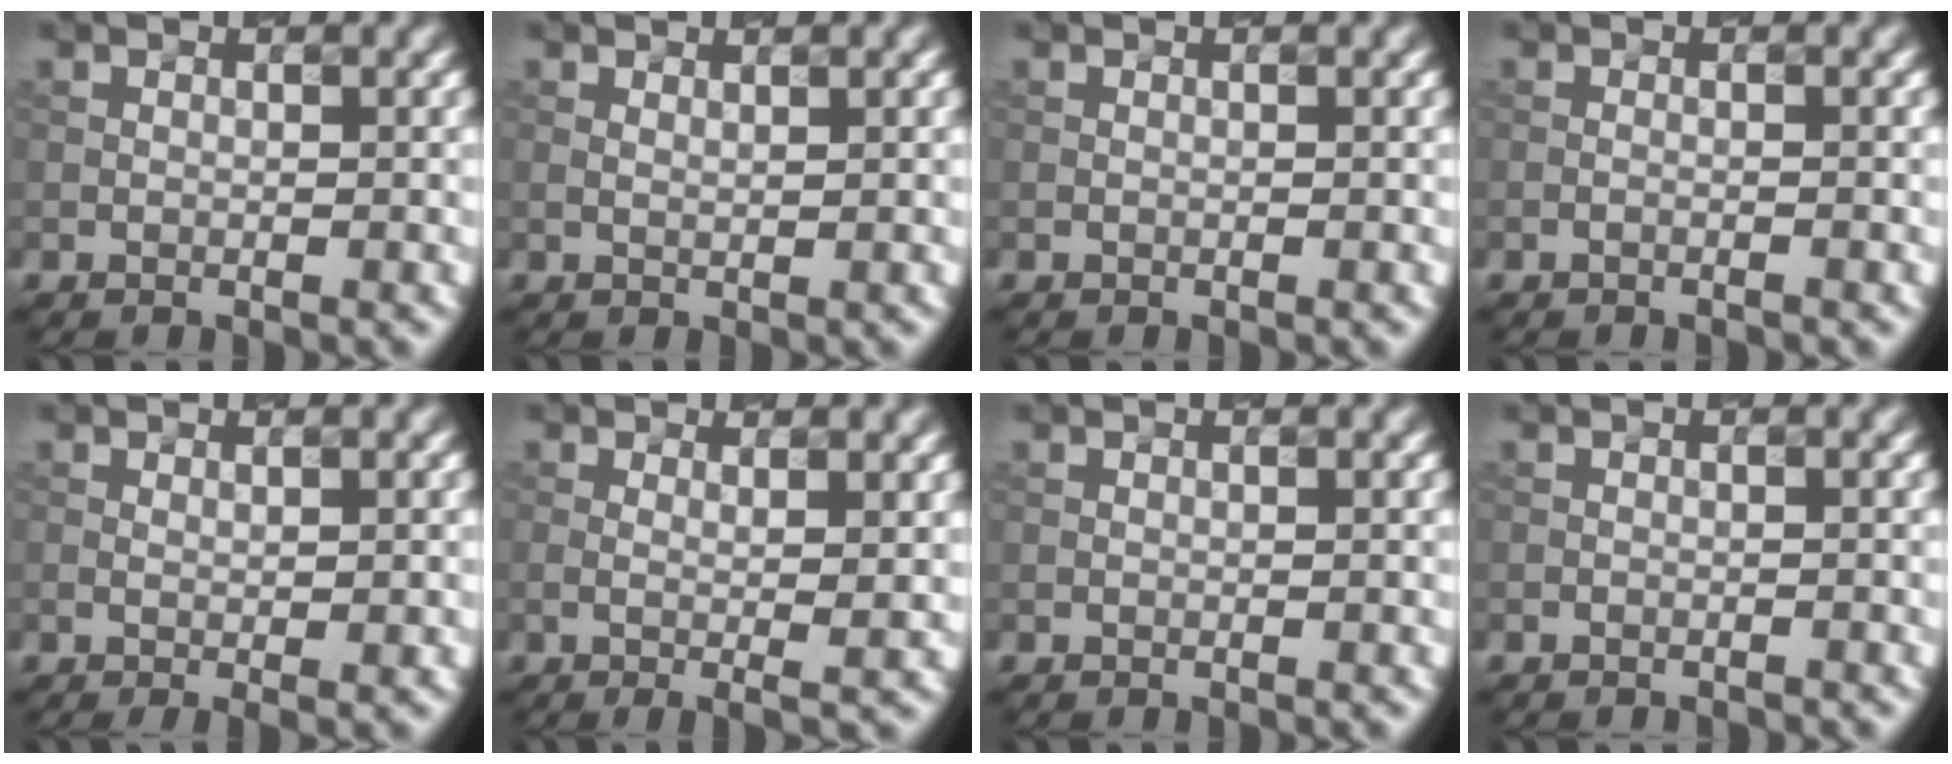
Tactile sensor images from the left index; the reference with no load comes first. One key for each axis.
{"total": 0.6, "fx": 0.4, "fy": 0.0, "fz": 0.4, "tx": -0.007, "ty": -0.001, "tz": 0.007}
{"total": 0.0}
{"total": 0.8, "fx": -0.5, "fy": 0.2, "fz": 0.7, "tx": -0.007, "ty": 0.002, "tz": -0.018}
{"total": 1.5, "fx": 0.0, "fy": 0.2, "fz": 1.5, "tx": -0.023, "ty": -0.003, "tz": -0.002}
{"total": 3.3, "fx": 0.3, "fy": 0.8, "fz": 3.2, "tx": -0.045, "ty": -0.005, "tz": 0.005}
{"total": 0.0}
{"total": 1.1, "fx": -1.0, "fy": 0.1, "fz": 0.2, "tx": 0.003, "ty": -0.002, "tz": -0.017}